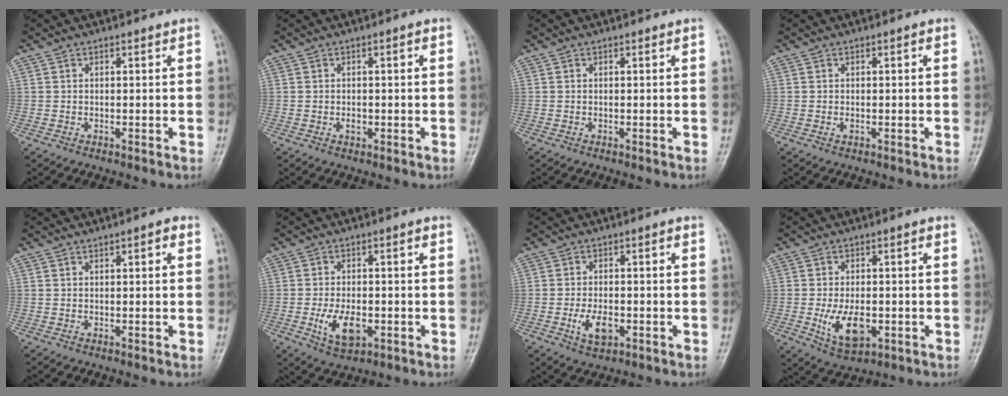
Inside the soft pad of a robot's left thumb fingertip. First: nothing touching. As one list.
[{"total": 1.9, "force": [-0.3, 1.3, 1.4], "torque": [-0.012, 0.004, -0.007]}, {"total": 0.0}, {"total": 1.5, "force": [-0.1, 0.8, 1.2], "torque": [-0.015, 0.007, -0.005]}, {"total": 2.0, "force": [0.7, 0.8, 1.7], "torque": [-0.016, 0.002, 0.007]}, {"total": 7.9, "force": [-2.3, 4.4, 6.1], "torque": [-0.100, 0.008, -0.034]}, {"total": 6.0, "force": [-2.0, 3.4, 4.5], "torque": [-0.074, 0.011, -0.032]}, {"total": 9.3, "force": [-2.2, 5.2, 7.4], "torque": [-0.116, 0.003, -0.028]}]